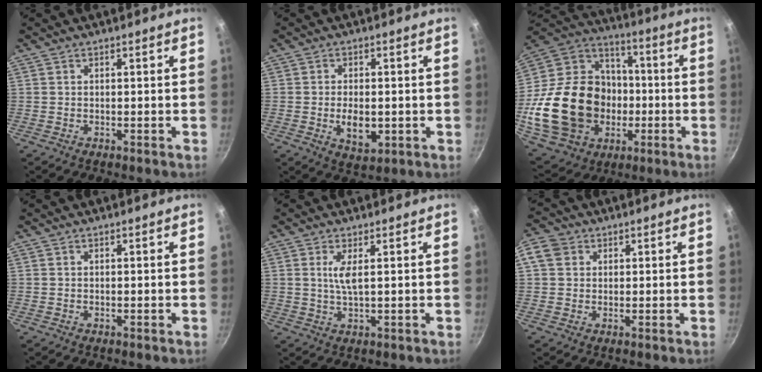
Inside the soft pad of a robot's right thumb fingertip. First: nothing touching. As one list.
[{"total": 6.2, "force": [-1.0, 3.5, 5.0], "torque": [-0.076, -0.005, -0.009]}, {"total": 30.4, "force": [-4.8, 23.6, 18.5], "torque": [-0.320, 0.040, -0.056]}, {"total": 0.0}, {"total": 3.5, "force": [1.0, 0.8, 3.3], "torque": [-0.071, -0.006, 0.020]}, {"total": 4.8, "force": [1.4, 4.1, 2.1], "torque": [-0.019, 0.002, 0.015]}]